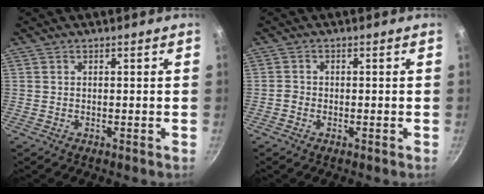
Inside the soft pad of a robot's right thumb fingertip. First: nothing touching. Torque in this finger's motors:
{"motor_torque": [0.27, 0.10, -0.21, -0.09, 0.03]}